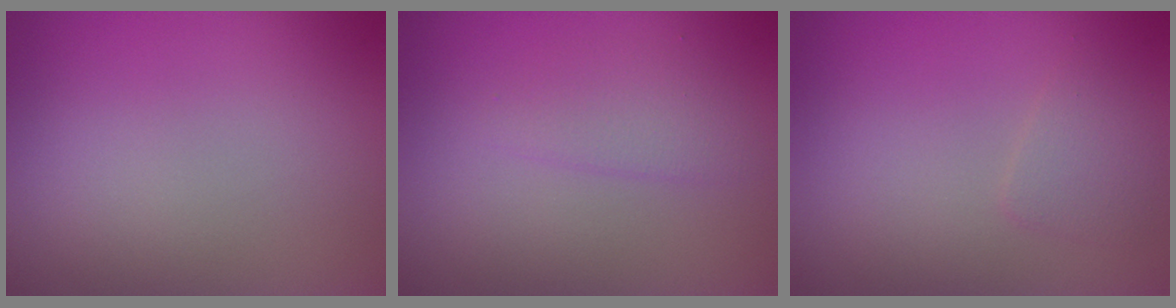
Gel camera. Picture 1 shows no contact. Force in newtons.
{"total": 1.8, "press": 1.8, "slide": 0.1}
{"total": 1.3, "press": 1.3, "slide": 0.1}